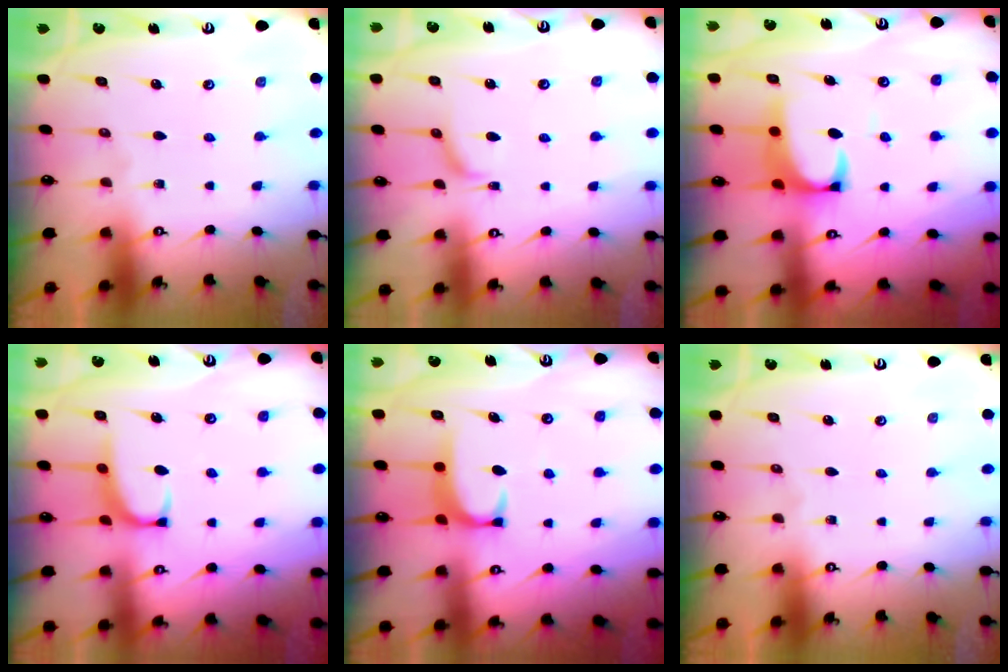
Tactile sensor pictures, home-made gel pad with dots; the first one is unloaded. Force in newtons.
{"total": 1.3, "press": 1.2, "slide": 0.5}
{"total": 2.6, "press": 2.3, "slide": 1.0}
{"total": 1.4, "press": 1.2, "slide": 0.7}
{"total": 2.0, "press": 1.9, "slide": 0.5}
{"total": 0.0}